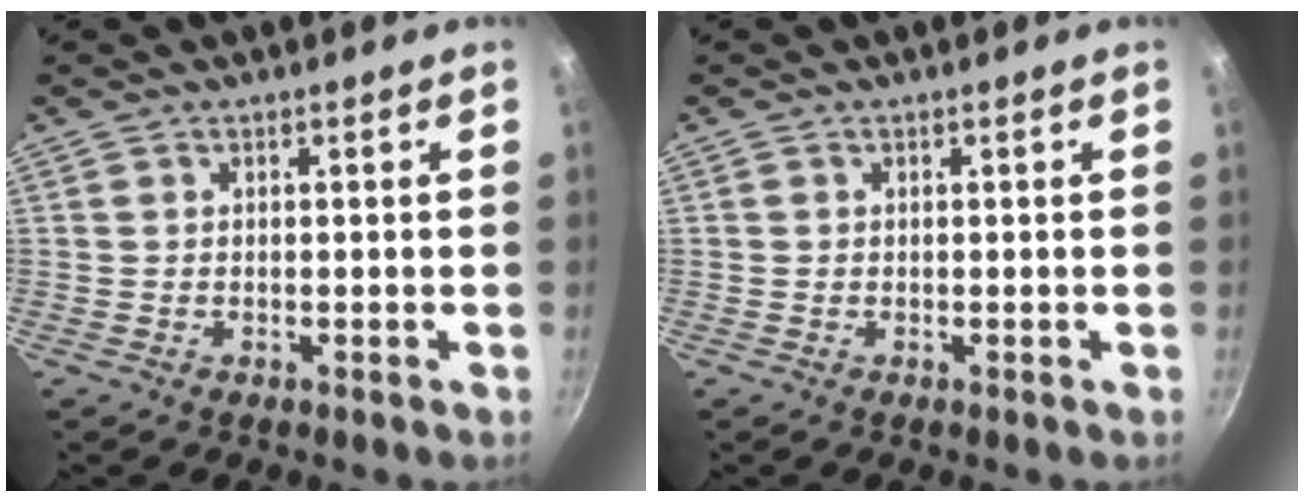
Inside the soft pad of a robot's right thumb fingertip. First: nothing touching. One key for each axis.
{"total": 0.0}